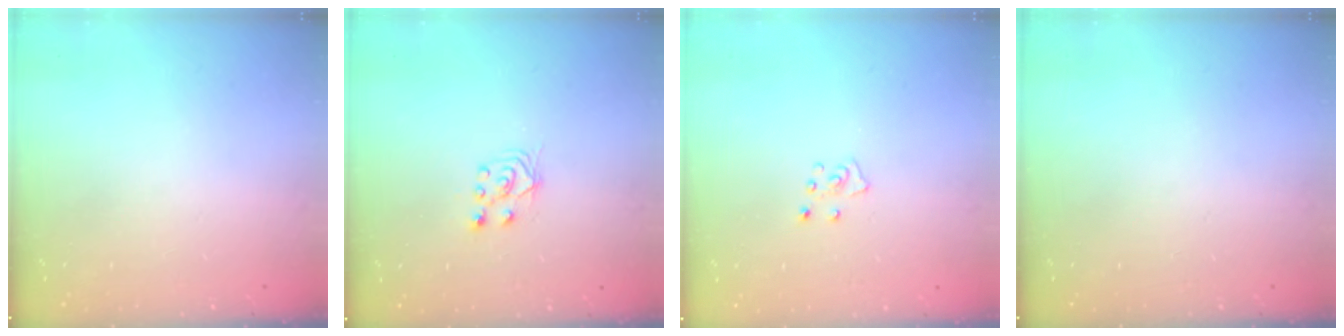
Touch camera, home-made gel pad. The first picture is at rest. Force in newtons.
{"total": 5.5, "press": 5.5, "slide": 0.4}
{"total": 5.0, "press": 5.0, "slide": 0.3}
{"total": 0.0}